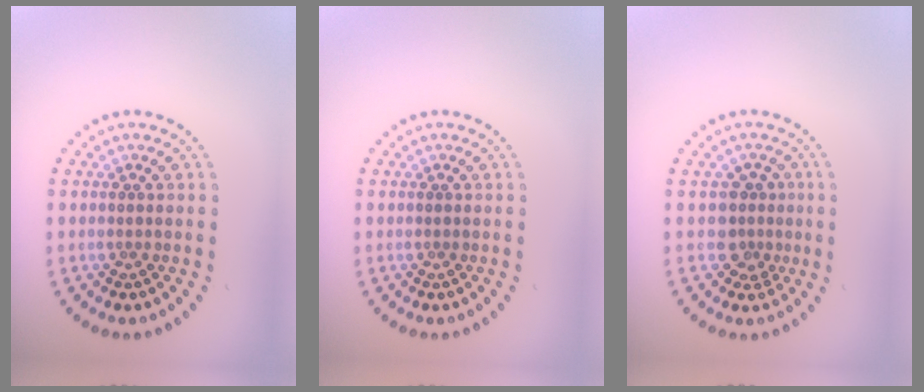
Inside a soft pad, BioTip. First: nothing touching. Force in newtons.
{"total": 0.0}
{"total": 2.3, "press": 1.8, "slide": 1.4}